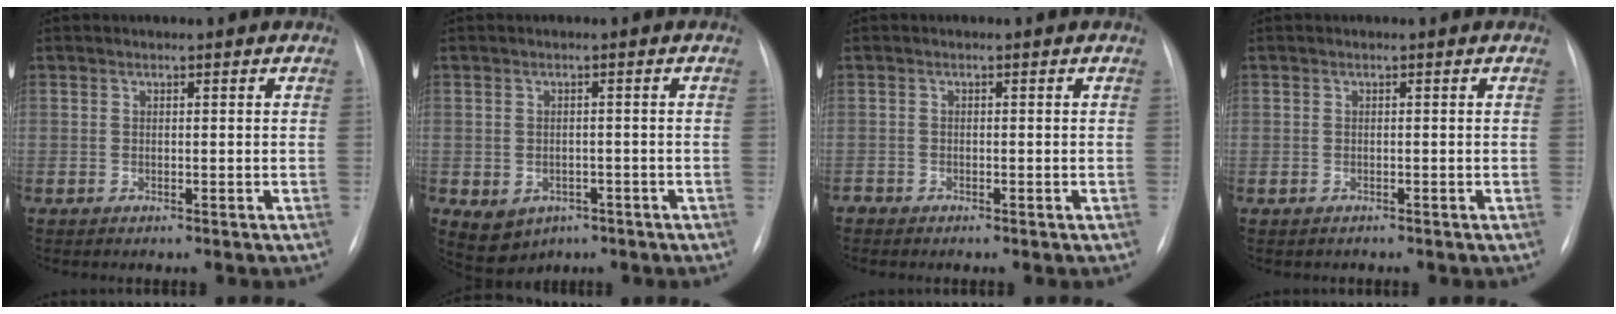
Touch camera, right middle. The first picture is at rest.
{"total": 5.0, "force": [-2.2, 4.1, 1.9], "torque": [-0.038, 0.005, -0.012]}
{"total": 0.7, "force": [-0.6, 0.3, 0.2], "torque": [-0.007, -0.002, -0.010]}
{"total": 0.7, "force": [-0.5, 0.6, -0.1], "torque": [-0.007, 0.002, -0.009]}